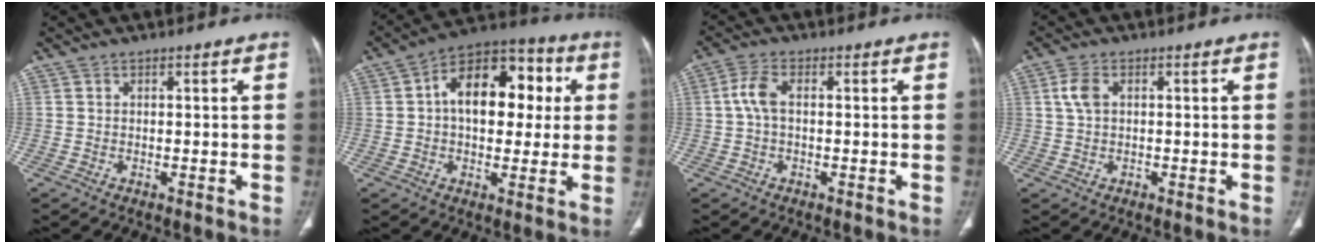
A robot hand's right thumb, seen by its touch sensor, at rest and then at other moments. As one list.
[{"total": 16.5, "force": [2.6, 10.3, 12.6], "torque": [-0.149, 0.030, 0.031]}, {"total": 4.2, "force": [0.2, 2.1, 3.6], "torque": [-0.087, 0.008, 0.001]}, {"total": 3.5, "force": [0.6, 2.3, 2.5], "torque": [-0.063, 0.006, 0.009]}]